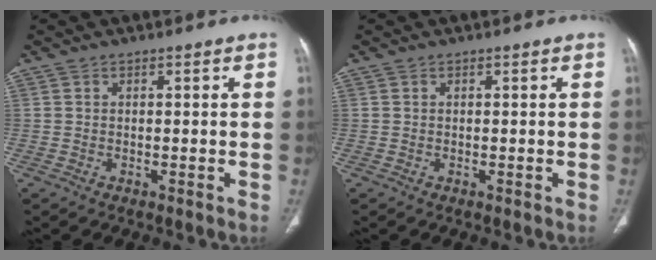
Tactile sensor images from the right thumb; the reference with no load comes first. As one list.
[{"total": 0.0}]